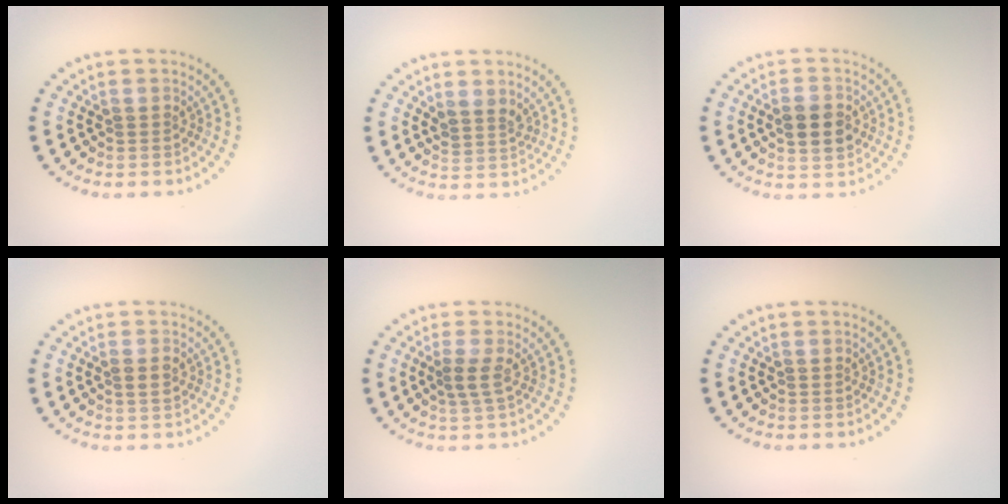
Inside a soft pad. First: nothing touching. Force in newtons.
{"total": 1.8, "press": 1.5, "slide": 1.1}
{"total": 3.8, "press": 3.8, "slide": 0.1}
{"total": 1.2, "press": 1.2, "slide": 0.4}
{"total": 1.4, "press": 1.2, "slide": 0.9}
{"total": 0.0}